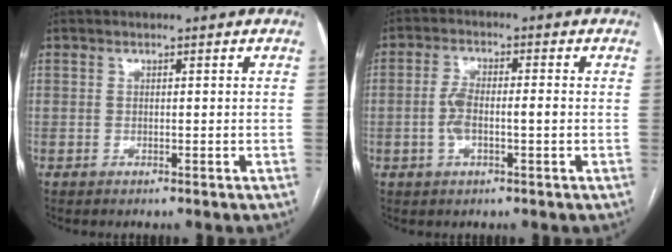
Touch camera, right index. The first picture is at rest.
{"total": 5.0, "force": [-0.9, 1.6, 4.6], "torque": [-0.101, 0.014, -0.015]}